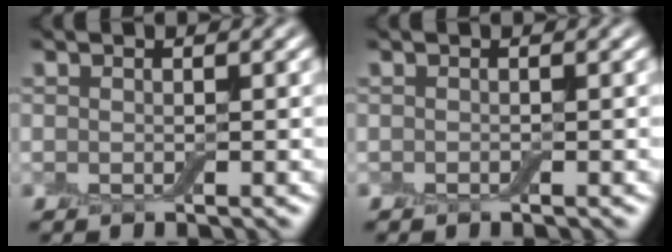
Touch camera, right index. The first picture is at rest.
{"total": 0.0}